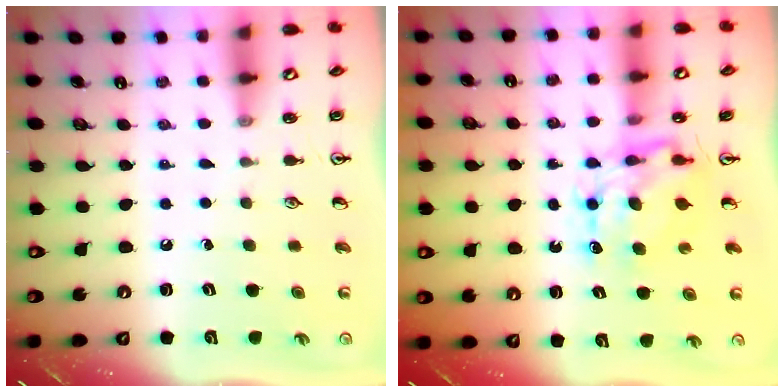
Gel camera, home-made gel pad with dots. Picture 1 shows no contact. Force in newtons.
{"total": 8.3, "press": 8.3, "slide": 0.7}